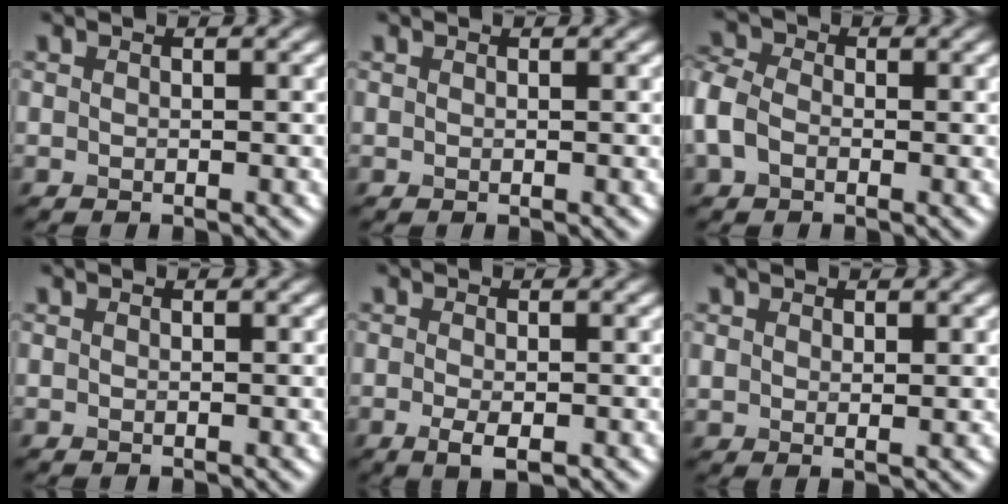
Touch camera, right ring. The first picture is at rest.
{"total": 0.0}
{"total": 3.7, "force": [-0.7, 2.7, 2.4], "torque": [-0.063, 0.008, -0.032]}
{"total": 0.0}
{"total": 2.0, "force": [-0.6, 0.7, 1.8], "torque": [-0.037, -0.008, -0.009]}
{"total": 1.1, "force": [0.7, 0.6, 0.7], "torque": [-0.013, -0.004, 0.018]}